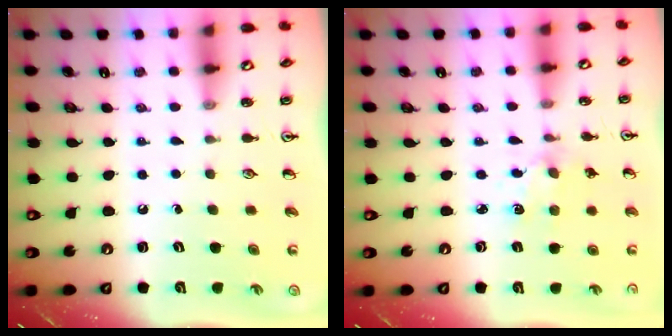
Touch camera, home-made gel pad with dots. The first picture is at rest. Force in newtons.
{"total": 3.7, "press": 3.6, "slide": 0.5}